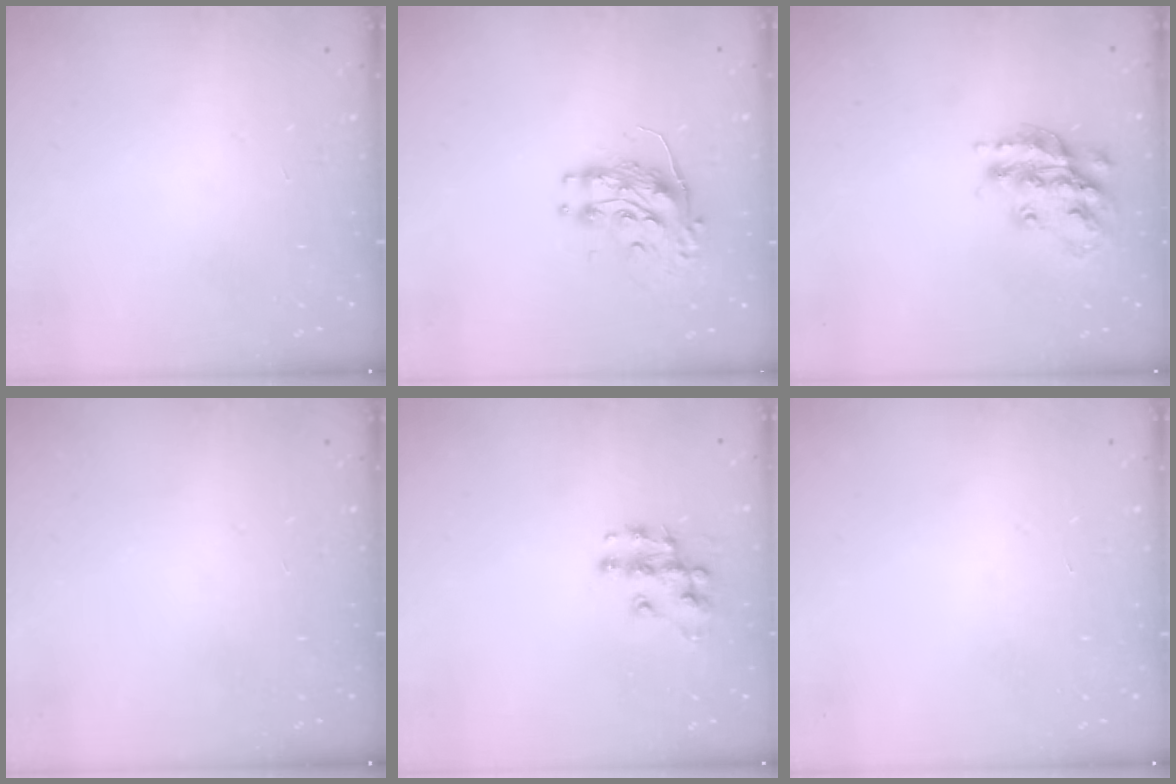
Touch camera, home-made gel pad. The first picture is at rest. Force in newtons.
{"total": 8.2, "press": 8.2, "slide": 0.3}
{"total": 16.1, "press": 16.1, "slide": 1.2}
{"total": 0.0}
{"total": 9.7, "press": 9.7, "slide": 0.7}
{"total": 0.0}